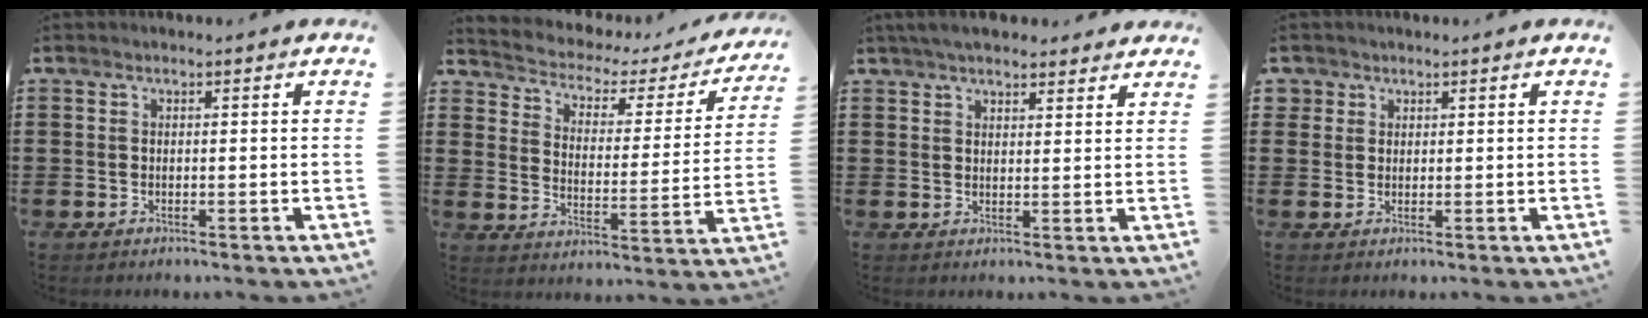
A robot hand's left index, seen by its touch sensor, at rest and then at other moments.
{"total": 2.3, "force": [1.7, 1.4, 0.7], "torque": [-0.030, -0.017, 0.018]}
{"total": 4.2, "force": [3.8, 0.8, 1.4], "torque": [-0.038, -0.001, 0.072]}
{"total": 1.9, "force": [1.1, 1.5, 0.1], "torque": [-0.009, 0.008, 0.021]}